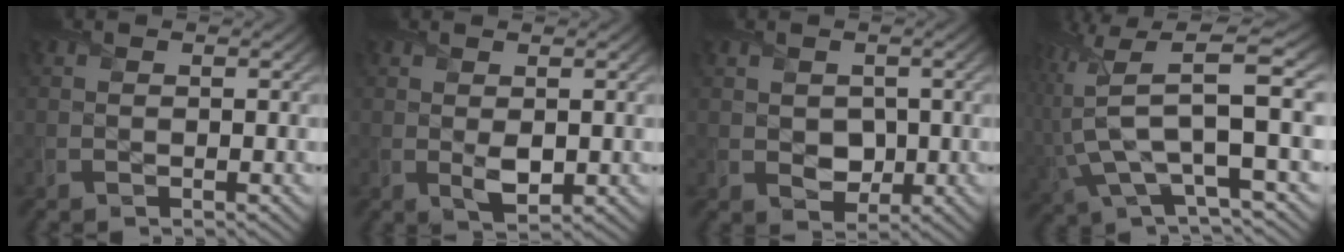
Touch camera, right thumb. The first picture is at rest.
{"total": 2.4, "force": [0.1, 1.2, 2.1], "torque": [-0.041, -0.006, 0.008]}
{"total": 3.2, "force": [0.1, 2.6, 1.9], "torque": [-0.043, -0.010, 0.005]}
{"total": 11.6, "force": [-1.4, 3.9, 10.8], "torque": [-0.233, 0.003, -0.027]}